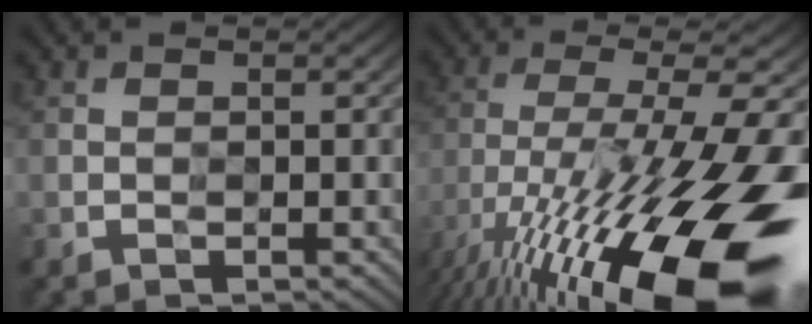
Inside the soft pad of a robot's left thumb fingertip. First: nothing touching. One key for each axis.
{"total": 20.7, "fx": -10.2, "fy": 6.0, "fz": 16.9, "tx": -0.297, "ty": -0.008, "tz": -0.179}